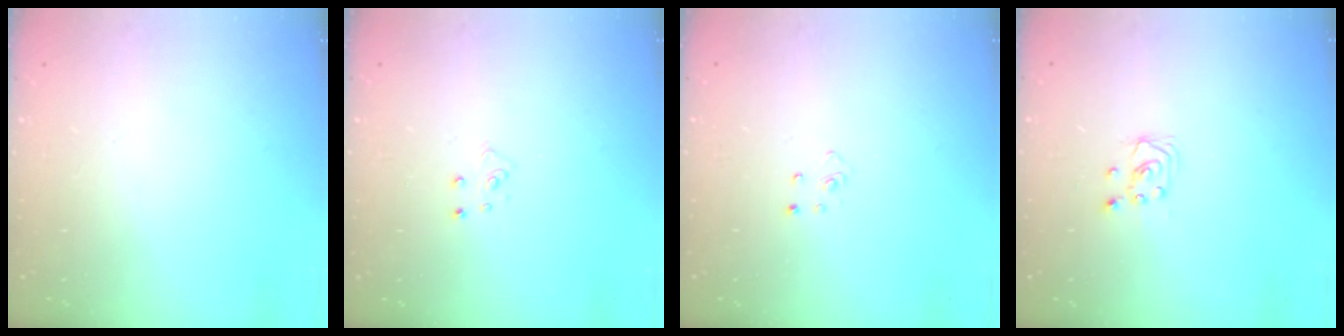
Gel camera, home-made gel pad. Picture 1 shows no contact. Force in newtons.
{"total": 4.0, "press": 4.0, "slide": 0.3}
{"total": 3.2, "press": 3.2, "slide": 0.2}
{"total": 2.0, "press": 2.0, "slide": 0.2}